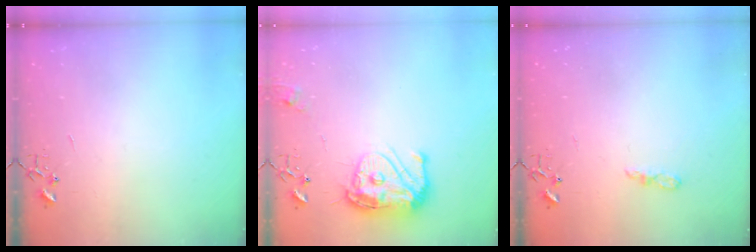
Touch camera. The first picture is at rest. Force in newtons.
{"total": 16.6, "press": 16.5, "slide": 1.6}
{"total": 5.0, "press": 5.0, "slide": 0.5}